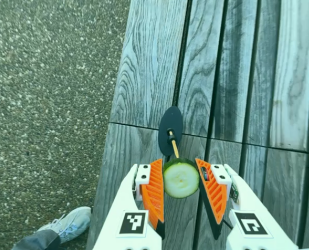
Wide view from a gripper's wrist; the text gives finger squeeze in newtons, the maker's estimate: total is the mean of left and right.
{"total": 10.5, "left": 10.5, "right": 10.4}